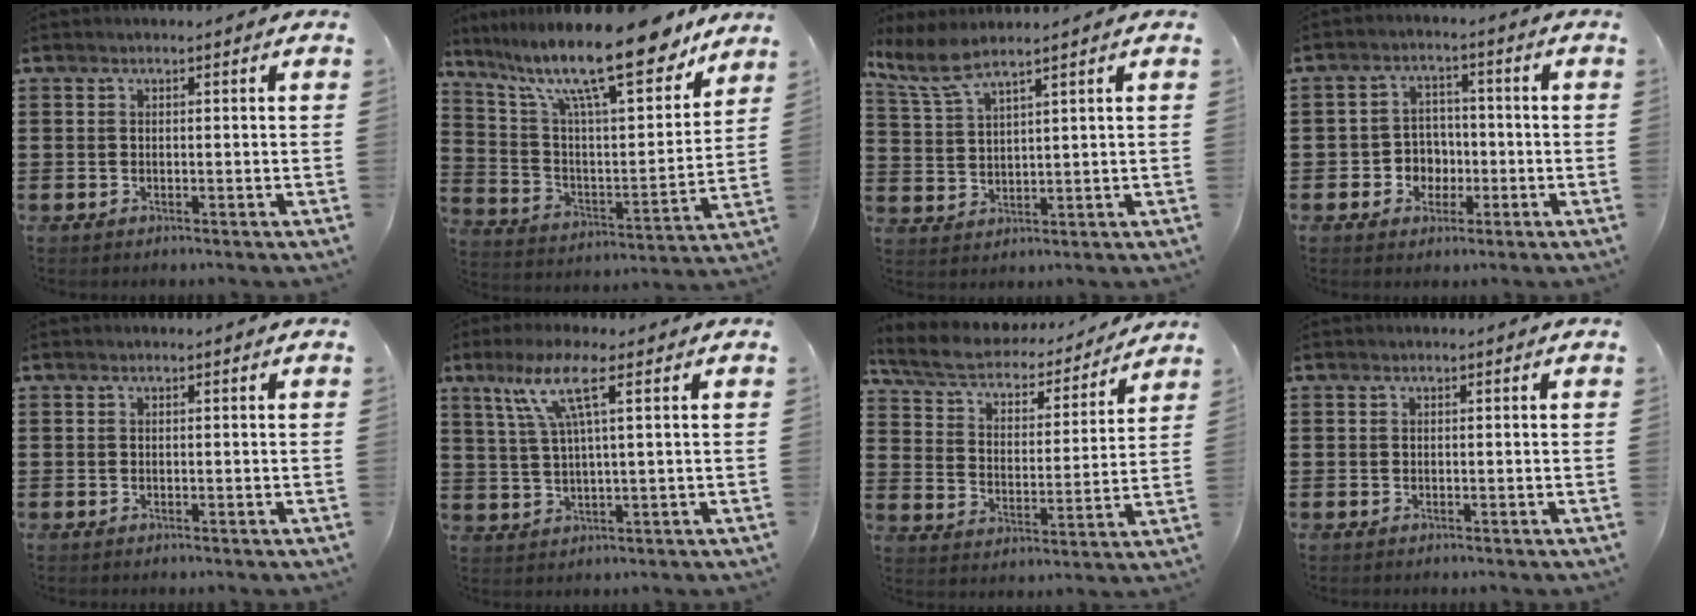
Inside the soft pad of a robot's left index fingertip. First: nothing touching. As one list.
[{"total": 16.7, "force": [12.5, 3.4, 10.6], "torque": [-0.217, -0.062, 0.210]}, {"total": 5.3, "force": [4.2, 0.7, 3.1], "torque": [-0.076, -0.010, 0.074]}, {"total": 4.3, "force": [-1.5, 3.8, 1.3], "torque": [-0.036, 0.009, -0.031]}, {"total": 0.0}, {"total": 7.5, "force": [3.2, 0.6, 6.7], "torque": [-0.138, 0.003, 0.053]}, {"total": 5.6, "force": [5.0, 1.3, 2.2], "torque": [-0.068, -0.035, 0.081]}, {"total": 0.0}]